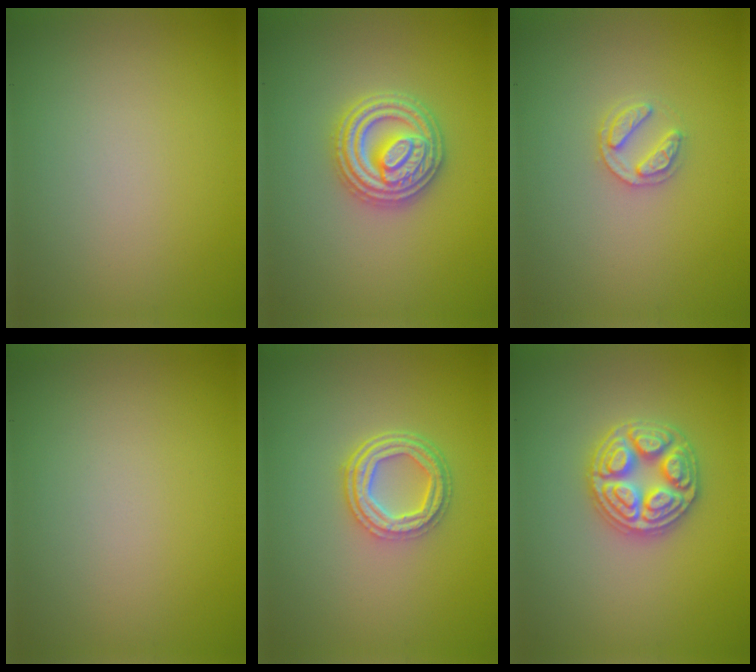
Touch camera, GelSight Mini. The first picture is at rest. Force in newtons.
{"total": 4.9, "press": 4.9, "slide": 0.7}
{"total": 2.0, "press": 2.0, "slide": 0.3}
{"total": 0.0}
{"total": 4.1, "press": 3.0, "slide": 2.8}
{"total": 4.6, "press": 4.5, "slide": 0.6}